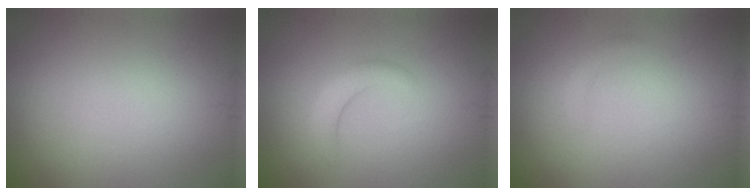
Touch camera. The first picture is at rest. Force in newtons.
{"total": 2.1, "press": 2.1, "slide": 0.3}
{"total": 0.9, "press": 0.9, "slide": 0.1}